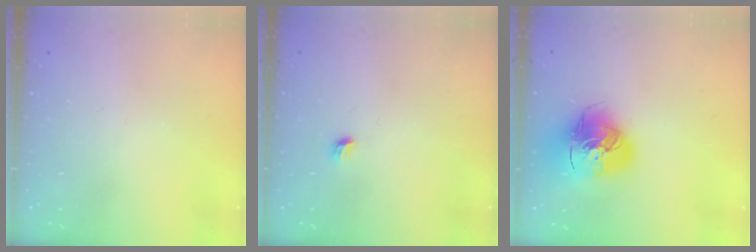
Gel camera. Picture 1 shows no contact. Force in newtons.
{"total": 3.7, "press": 3.6, "slide": 0.8}
{"total": 17.4, "press": 17.2, "slide": 2.7}